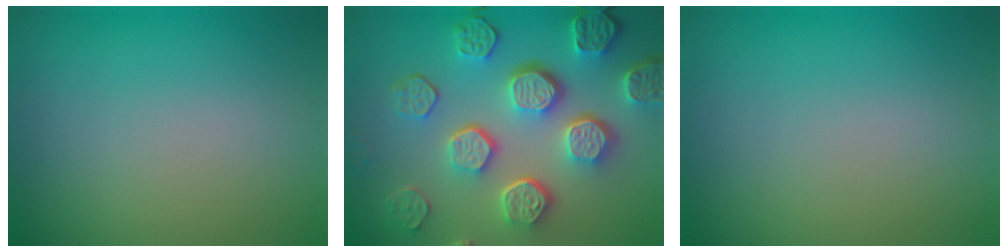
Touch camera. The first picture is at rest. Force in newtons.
{"total": 8.4, "press": 6.1, "slide": 5.8}
{"total": 0.0}